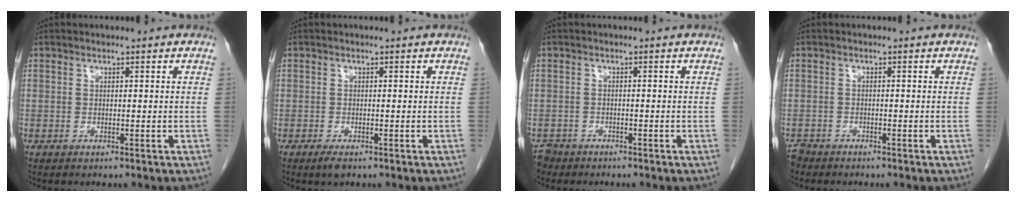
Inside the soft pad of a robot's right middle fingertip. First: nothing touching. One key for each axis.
{"total": 1.6, "fx": -1.0, "fy": 0.6, "fz": 1.1, "tx": -0.023, "ty": -0.003, "tz": -0.014}
{"total": 2.2, "fx": -1.9, "fy": 1.0, "fz": -0.3, "tx": -0.002, "ty": -0.001, "tz": -0.034}
{"total": 2.0, "fx": -1.9, "fy": 0.8, "fz": -0.1, "tx": -0.004, "ty": -0.004, "tz": -0.035}